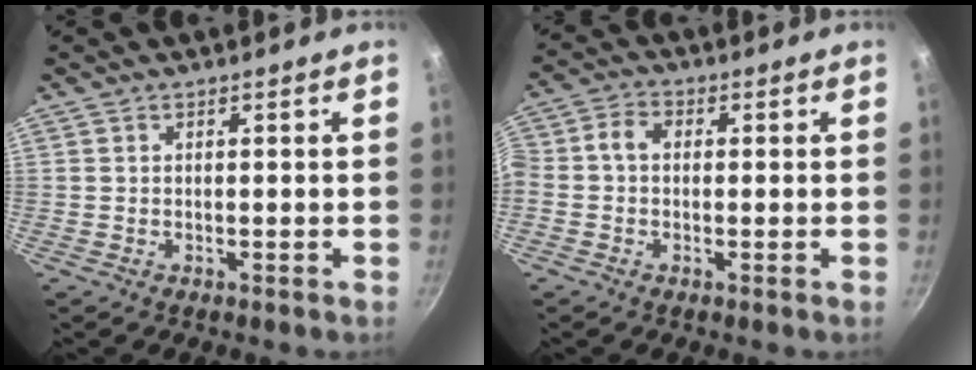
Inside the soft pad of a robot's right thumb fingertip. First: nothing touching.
{"total": 4.5, "force": [-0.3, 3.4, 2.9], "torque": [-0.060, 0.023, -0.023]}